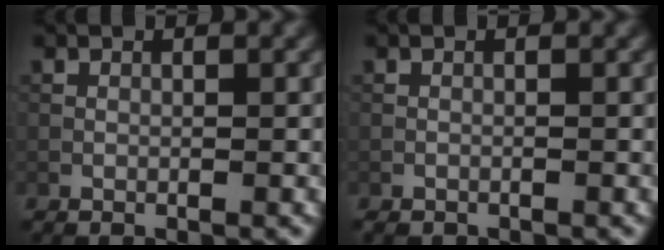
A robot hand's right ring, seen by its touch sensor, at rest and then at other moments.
{"total": 1.0, "force": [-0.9, 0.3, 0.1], "torque": [0.001, -0.003, -0.015]}